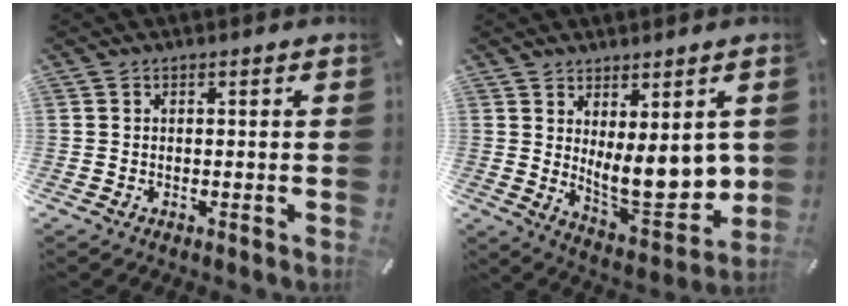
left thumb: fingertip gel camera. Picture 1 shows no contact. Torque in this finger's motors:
{"motor_torque": [0.01, 0.84, 1.53, -0.54, 0.17]}